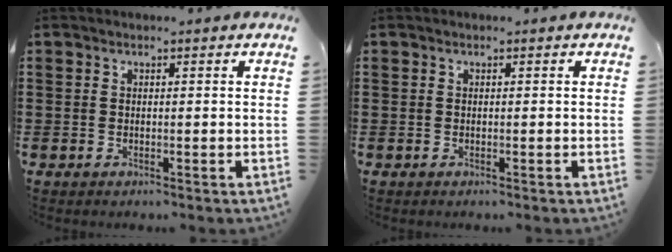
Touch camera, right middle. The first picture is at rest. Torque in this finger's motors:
{"motor_torque": [0.07, -0.07, 0.00, -0.01]}